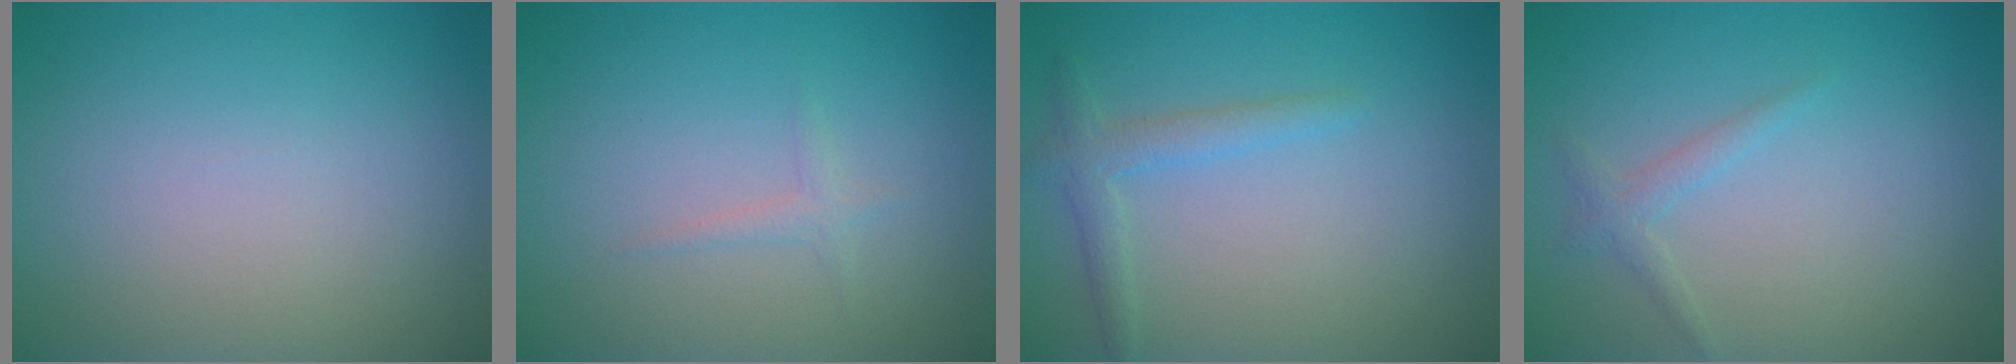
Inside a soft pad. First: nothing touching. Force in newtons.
{"total": 0.8, "press": 0.8, "slide": 0.1}
{"total": 2.0, "press": 2.0, "slide": 0.1}
{"total": 1.2, "press": 1.2, "slide": 0.1}